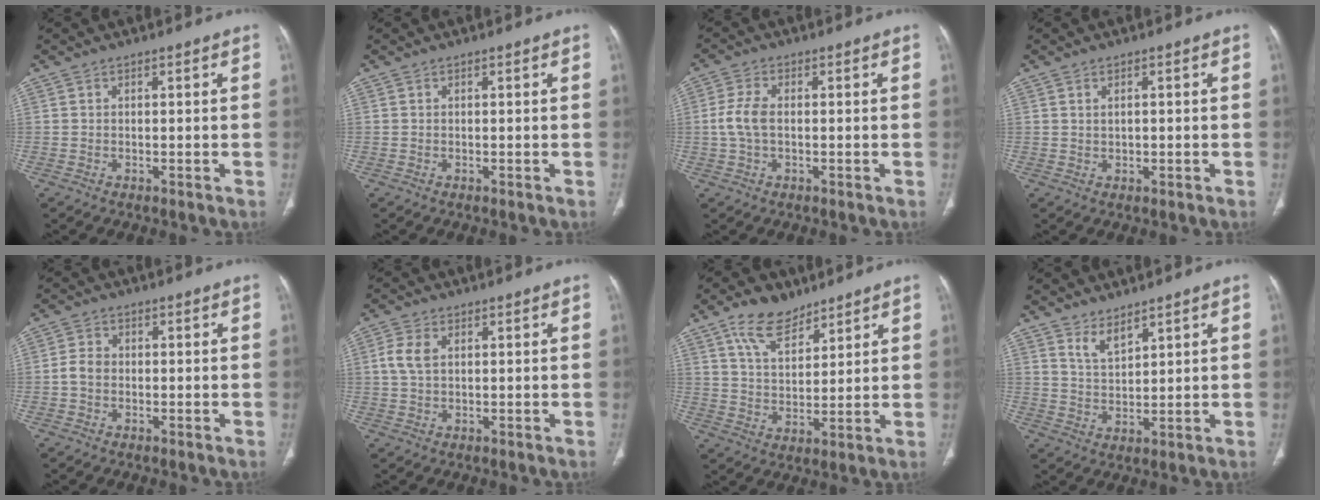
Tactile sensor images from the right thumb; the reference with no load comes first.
{"total": 0.0}
{"total": 4.8, "force": [-0.2, 2.5, 4.0], "torque": [-0.102, 0.008, -0.005]}
{"total": 1.2, "force": [0.4, 0.7, 0.8], "torque": [-0.017, -0.001, 0.010]}
{"total": 2.9, "force": [-0.4, 2.3, 1.8], "torque": [-0.032, 0.010, -0.012]}
{"total": 4.5, "force": [1.1, 2.8, 3.4], "torque": [-0.080, 0.007, 0.024]}
{"total": 9.6, "force": [6.6, 5.1, 4.9], "torque": [-0.069, -0.036, 0.125]}
{"total": 4.2, "force": [3.3, 1.5, 2.1], "torque": [-0.030, -0.032, 0.070]}